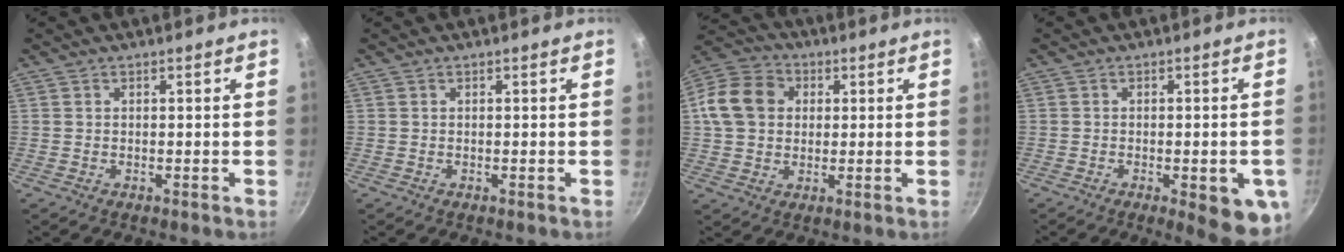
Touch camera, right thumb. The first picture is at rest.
{"total": 0.0}
{"total": 11.9, "force": [1.9, 9.7, 6.5], "torque": [-0.099, 0.019, 0.018]}
{"total": 9.8, "force": [-3.4, 3.0, 8.7], "torque": [-0.082, 0.004, -0.039]}